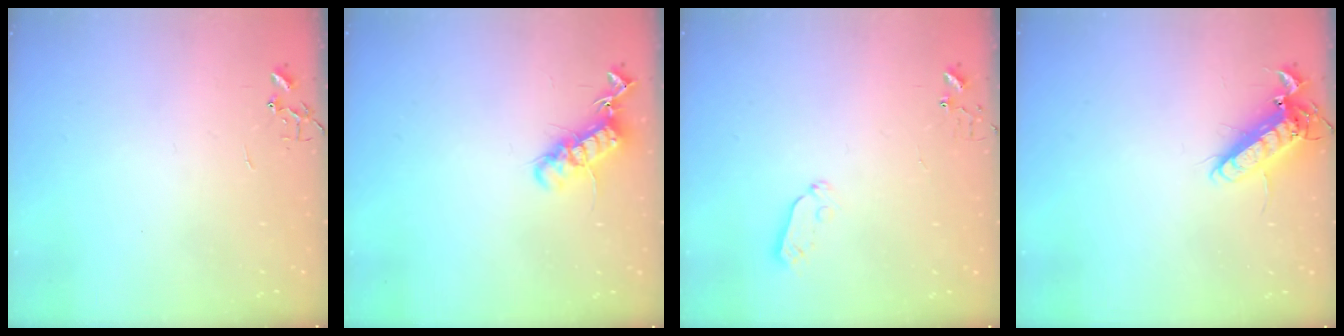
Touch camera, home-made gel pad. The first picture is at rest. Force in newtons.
{"total": 13.3, "press": 13.3, "slide": 0.9}
{"total": 3.9, "press": 3.8, "slide": 0.6}
{"total": 13.2, "press": 13.0, "slide": 2.1}